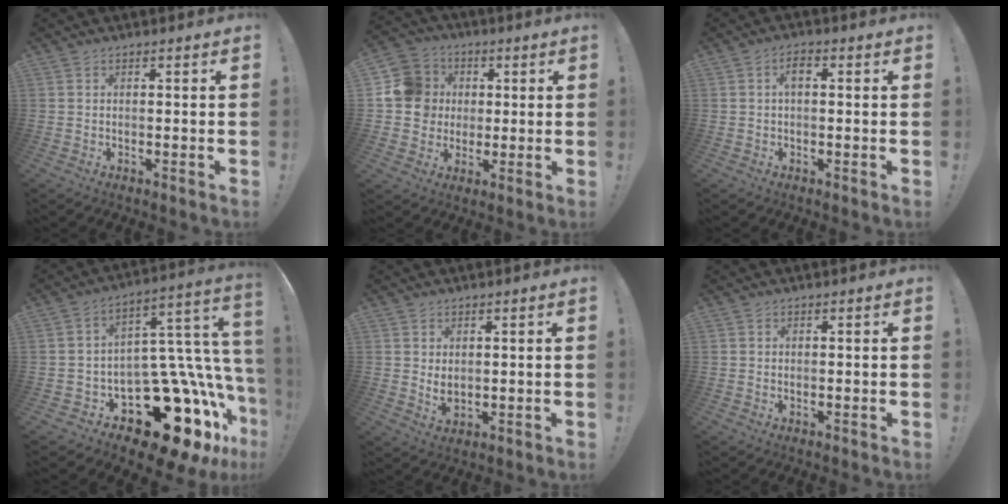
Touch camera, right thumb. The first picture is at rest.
{"total": 12.8, "force": [1.3, 12.0, 4.3], "torque": [-0.061, 0.009, 0.031]}
{"total": 2.9, "force": [0.4, 1.3, 2.6], "torque": [-0.048, 0.009, 0.004]}
{"total": 25.0, "force": [-11.4, 13.3, 17.9], "torque": [-0.197, 0.033, -0.143]}
{"total": 3.7, "force": [1.3, 2.3, 2.5], "torque": [-0.028, -0.010, 0.024]}
{"total": 0.0}